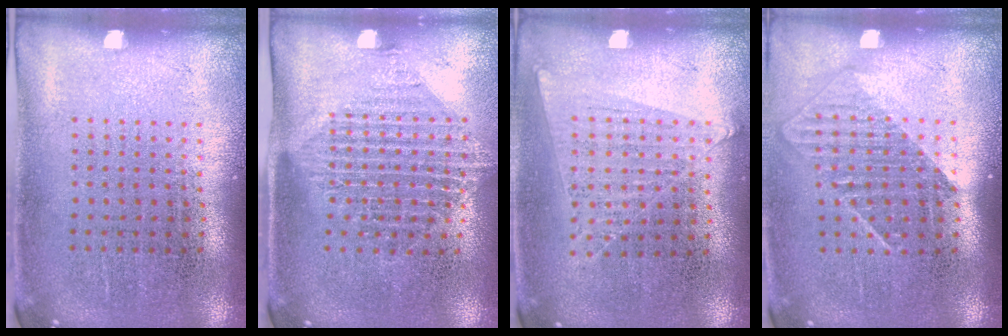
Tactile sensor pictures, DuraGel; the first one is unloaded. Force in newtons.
{"total": 1.4, "press": 1.2, "slide": 0.8}
{"total": 1.1, "press": 1.0, "slide": 0.4}
{"total": 1.3, "press": 0.9, "slide": 0.8}